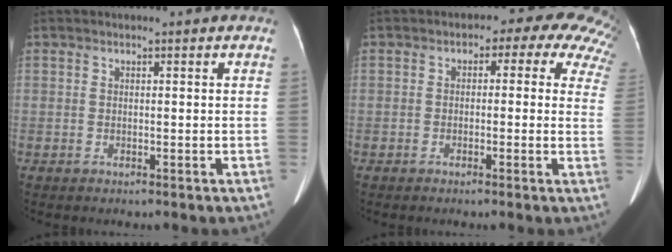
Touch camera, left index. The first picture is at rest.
{"total": 9.9, "force": [5.2, 5.6, 6.3], "torque": [-0.050, 0.035, 0.031]}